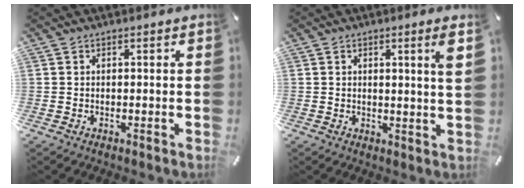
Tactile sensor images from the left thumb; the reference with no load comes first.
{"total": 4.5, "force": [1.6, 0.2, 4.2], "torque": [-0.065, -0.010, 0.021]}